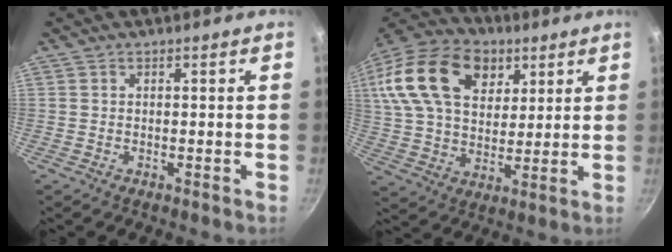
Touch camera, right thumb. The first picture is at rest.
{"total": 24.9, "force": [9.6, 16.7, 15.8], "torque": [-0.283, 0.008, 0.162]}